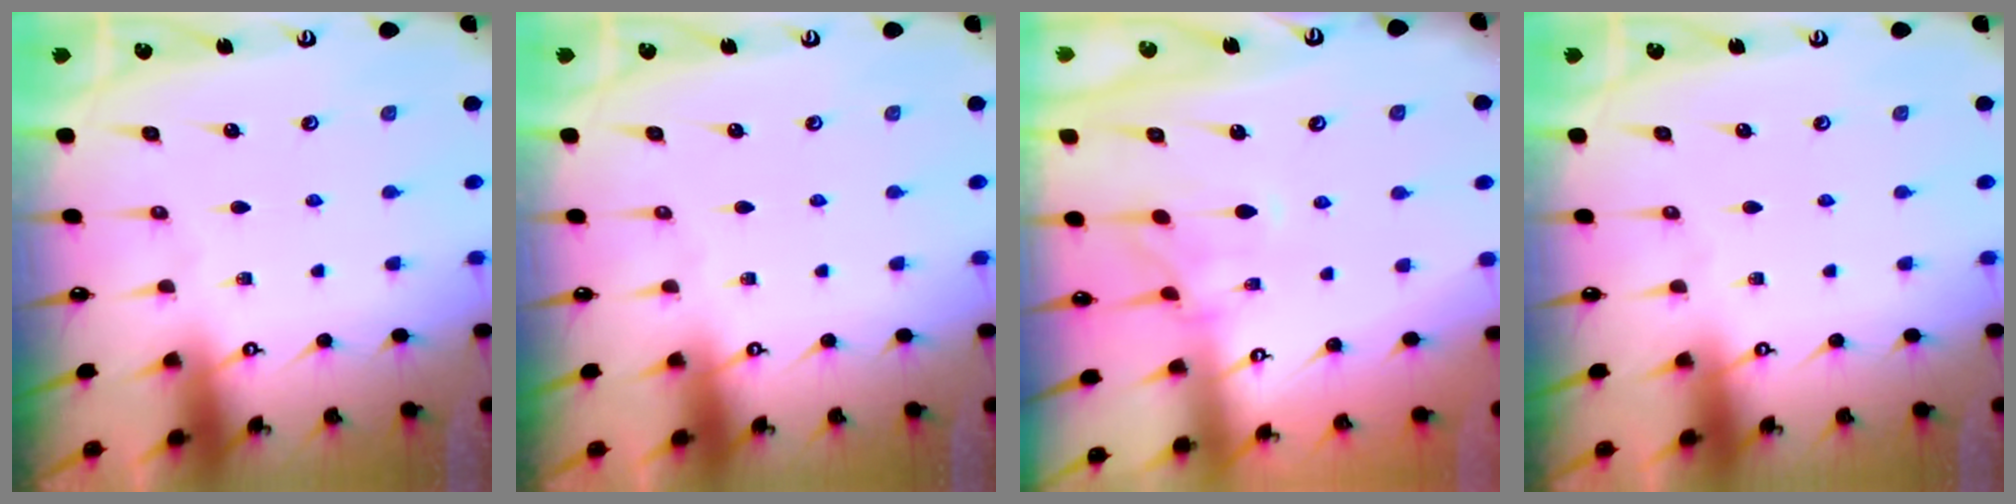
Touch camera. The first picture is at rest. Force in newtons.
{"total": 0.0}
{"total": 1.0, "press": 0.6, "slide": 0.9}
{"total": 0.0}